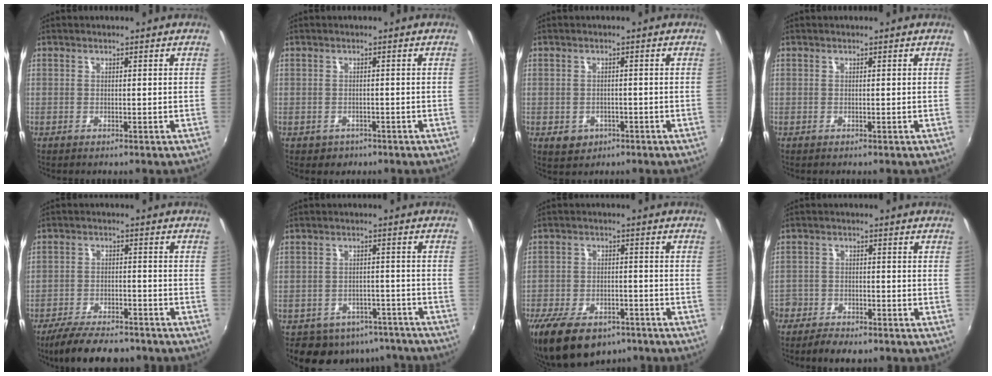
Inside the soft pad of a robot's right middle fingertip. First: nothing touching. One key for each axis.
{"total": 2.3, "fx": -1.1, "fy": 2.0, "fz": 0.5, "tx": -0.013, "ty": -0.003, "tz": -0.013}
{"total": 4.0, "fx": -1.6, "fy": 3.2, "fz": 1.5, "tx": -0.036, "ty": -0.004, "tz": -0.018}
{"total": 0.0}
{"total": 11.9, "fx": -9.8, "fy": 4.0, "fz": 5.5, "tx": -0.123, "ty": -0.015, "tz": -0.155}
{"total": 11.7, "fx": -8.9, "fy": 6.9, "fz": 3.2, "tx": -0.070, "ty": 0.016, "tz": -0.099}
{"total": 16.2, "fx": -11.0, "fy": 8.4, "fz": 8.3, "tx": -0.196, "ty": -0.029, "tz": -0.177}
{"total": 7.3, "fx": -5.7, "fy": 3.7, "fz": 2.7, "tx": -0.082, "ty": -0.009, "tz": -0.099}